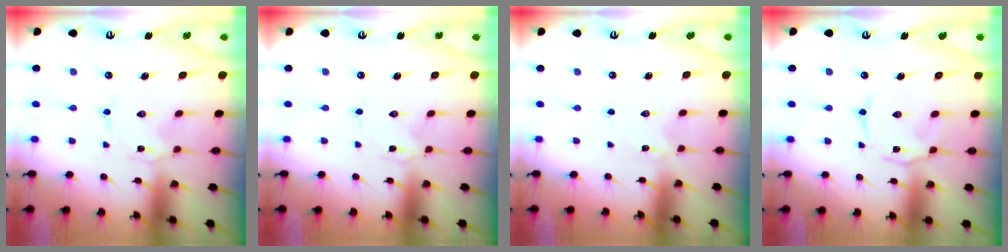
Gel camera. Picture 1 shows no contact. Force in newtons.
{"total": 0.0}
{"total": 1.3, "press": 1.3, "slide": 0.2}
{"total": 2.8, "press": 2.8, "slide": 0.6}